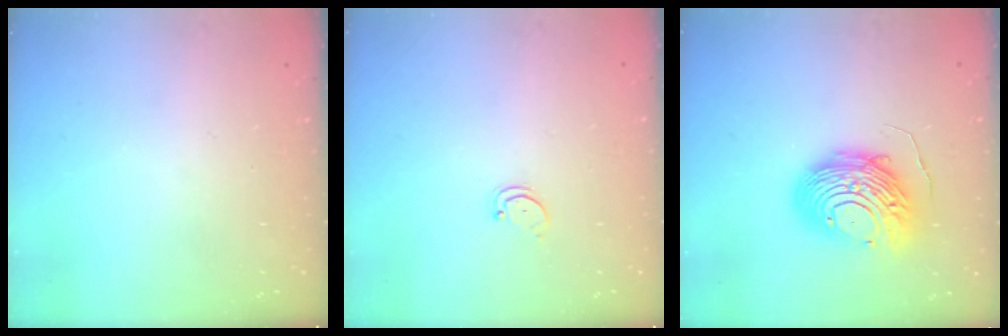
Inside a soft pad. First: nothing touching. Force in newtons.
{"total": 1.6, "press": 1.6, "slide": 0.4}
{"total": 13.5, "press": 13.4, "slide": 1.0}